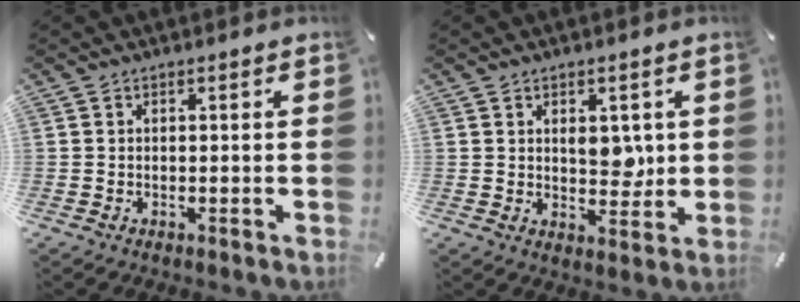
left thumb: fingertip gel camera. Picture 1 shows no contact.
{"total": 5.9, "force": [1.3, 4.0, 4.2], "torque": [-0.037, -0.012, 0.016]}